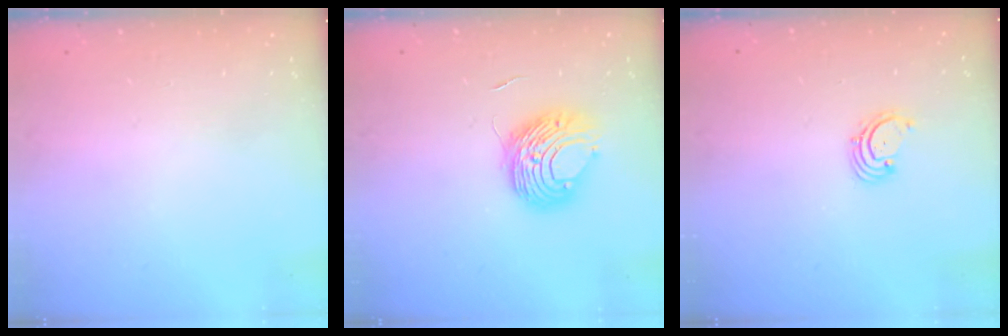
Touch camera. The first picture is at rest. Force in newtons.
{"total": 8.5, "press": 8.5, "slide": 0.2}
{"total": 1.6, "press": 1.6, "slide": 0.2}